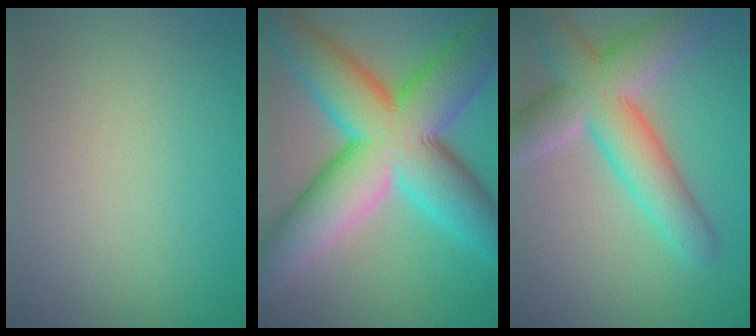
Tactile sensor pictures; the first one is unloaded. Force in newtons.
{"total": 16.4, "press": 16.4, "slide": 0.5}
{"total": 8.5, "press": 8.5, "slide": 0.7}